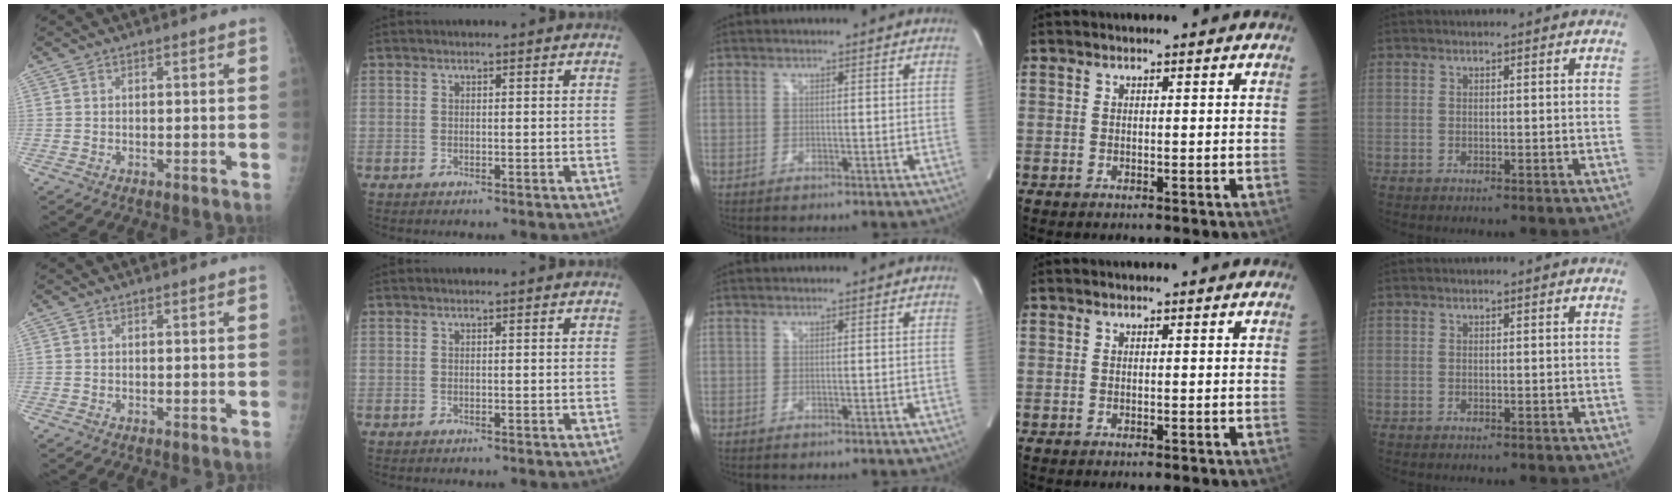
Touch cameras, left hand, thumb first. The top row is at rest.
{}